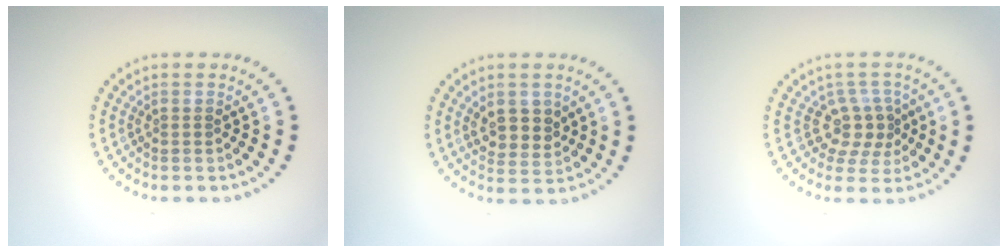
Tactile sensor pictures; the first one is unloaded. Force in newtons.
{"total": 2.9, "press": 2.7, "slide": 1.0}
{"total": 2.9, "press": 2.3, "slide": 1.8}